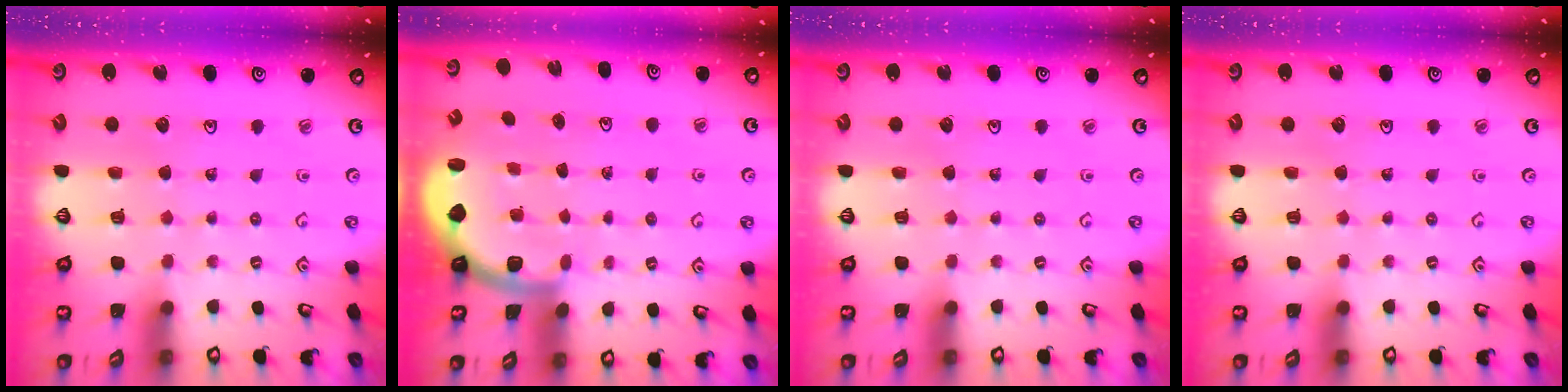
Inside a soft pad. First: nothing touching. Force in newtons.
{"total": 1.9, "press": 1.8, "slide": 0.5}
{"total": 0.0}
{"total": 0.0}